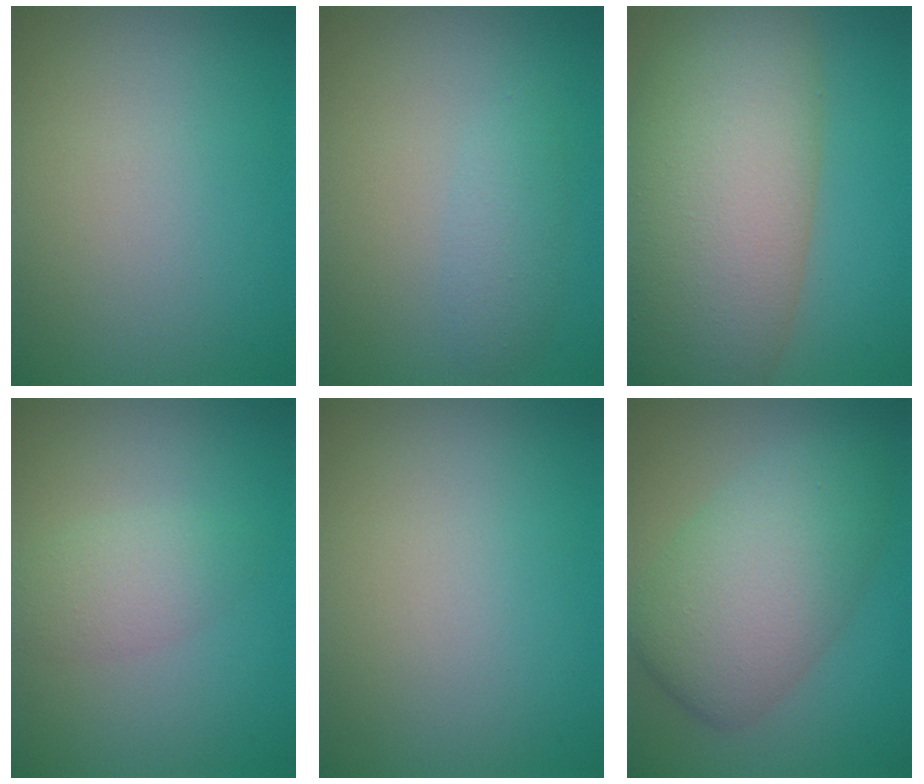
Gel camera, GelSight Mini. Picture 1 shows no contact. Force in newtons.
{"total": 1.8, "press": 1.8, "slide": 0.1}
{"total": 14.4, "press": 14.3, "slide": 0.8}
{"total": 2.2, "press": 2.2, "slide": 0.1}
{"total": 0.0}
{"total": 7.3, "press": 7.3, "slide": 0.4}